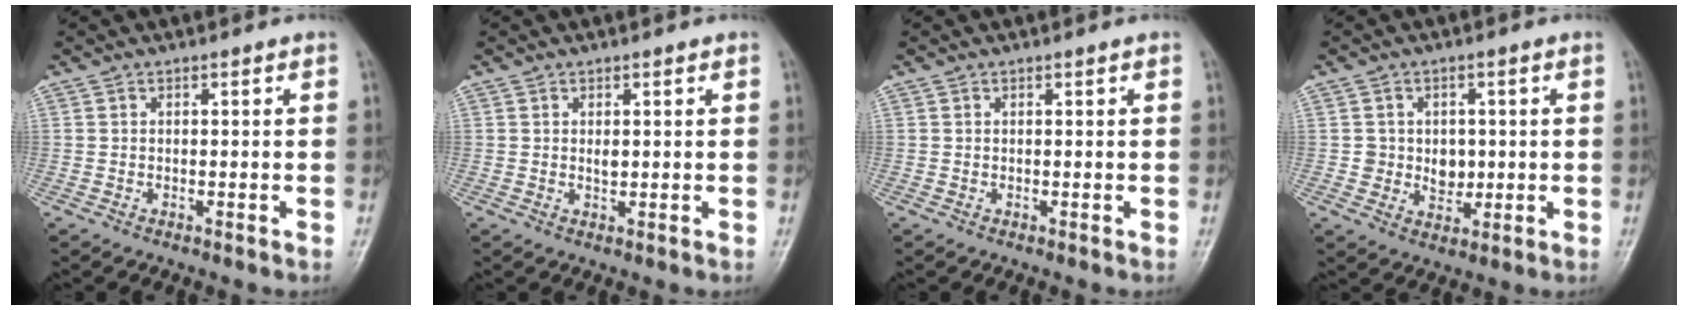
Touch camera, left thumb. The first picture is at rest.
{"total": 1.4, "force": [0.5, 0.7, 1.1], "torque": [-0.017, -0.004, 0.011]}
{"total": 0.0}
{"total": 5.0, "force": [0.2, 4.3, 2.5], "torque": [-0.008, 0.000, 0.008]}